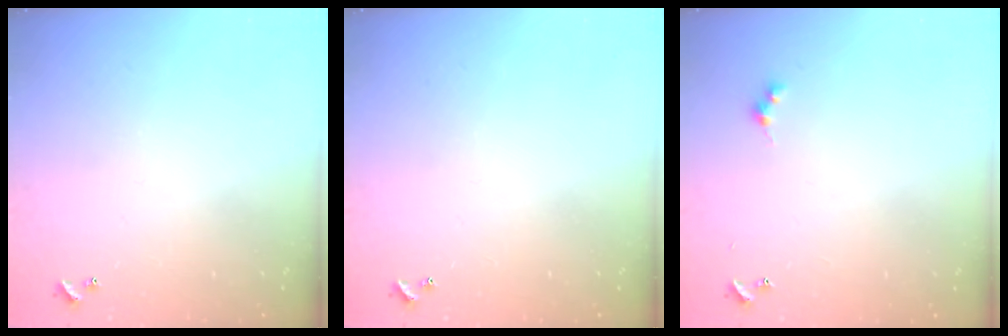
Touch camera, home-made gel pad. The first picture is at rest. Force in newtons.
{"total": 0.0}
{"total": 2.6, "press": 2.6, "slide": 0.5}